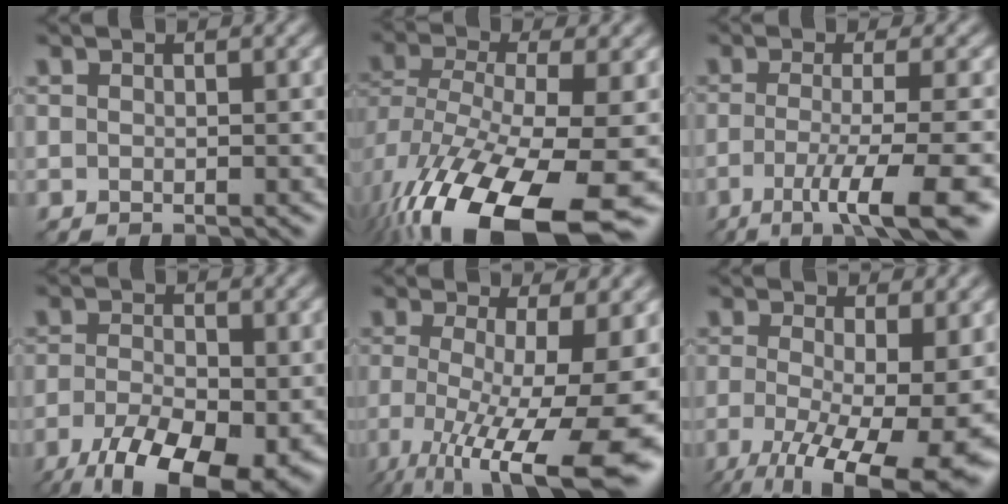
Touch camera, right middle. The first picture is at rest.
{"total": 14.9, "force": [-7.6, 5.8, 11.5], "torque": [-0.240, -0.039, -0.110]}
{"total": 7.7, "force": [-3.7, 1.2, 6.7], "torque": [-0.098, -0.003, -0.065]}
{"total": 11.2, "force": [-6.2, 4.3, 8.3], "torque": [-0.155, -0.030, -0.101]}
{"total": 13.0, "force": [-4.4, 3.8, 11.6], "torque": [-0.196, -0.025, -0.063]}
{"total": 11.4, "force": [-4.2, 3.6, 9.9], "torque": [-0.176, -0.025, -0.060]}